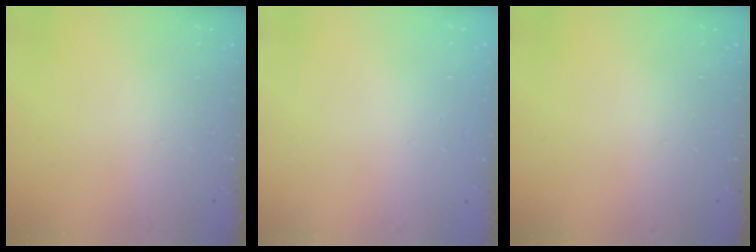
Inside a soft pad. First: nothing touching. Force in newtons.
{"total": 0.0}
{"total": 0.0}